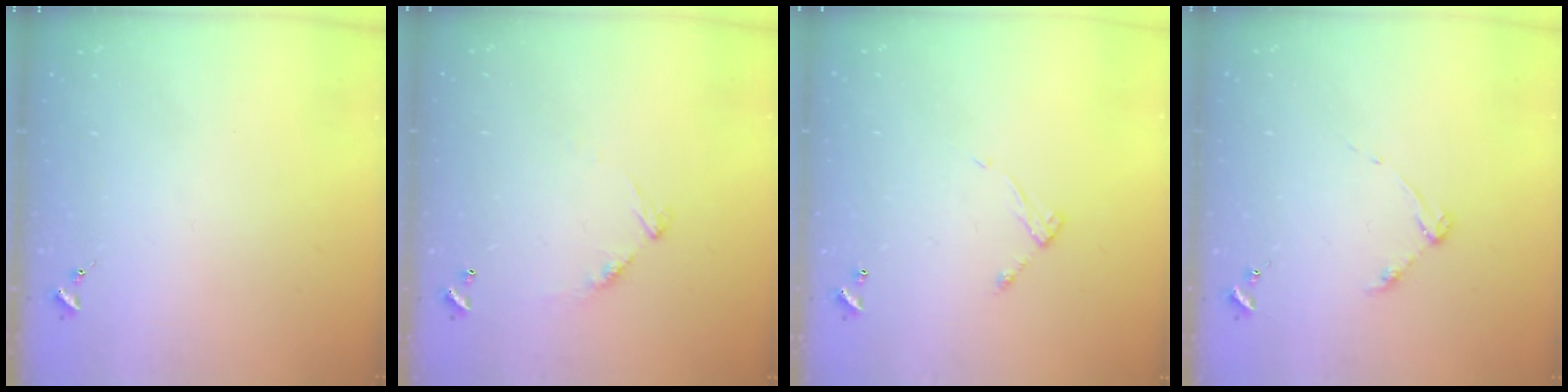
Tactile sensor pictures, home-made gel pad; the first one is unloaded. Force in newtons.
{"total": 8.8, "press": 8.8, "slide": 0.7}
{"total": 6.4, "press": 6.4, "slide": 0.4}
{"total": 3.3, "press": 3.3, "slide": 0.5}